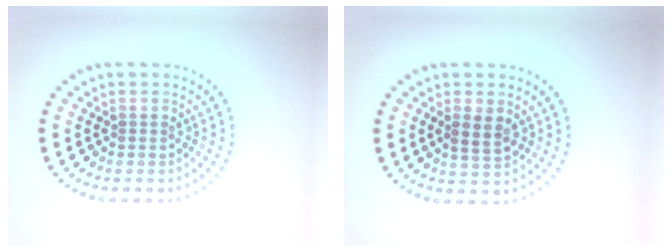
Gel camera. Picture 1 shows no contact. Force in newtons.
{"total": 1.8, "press": 1.7, "slide": 0.5}